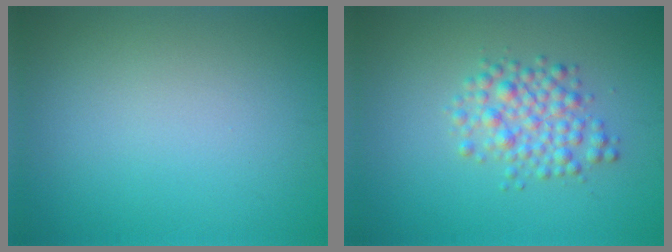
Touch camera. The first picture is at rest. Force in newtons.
{"total": 3.3, "press": 3.2, "slide": 0.1}